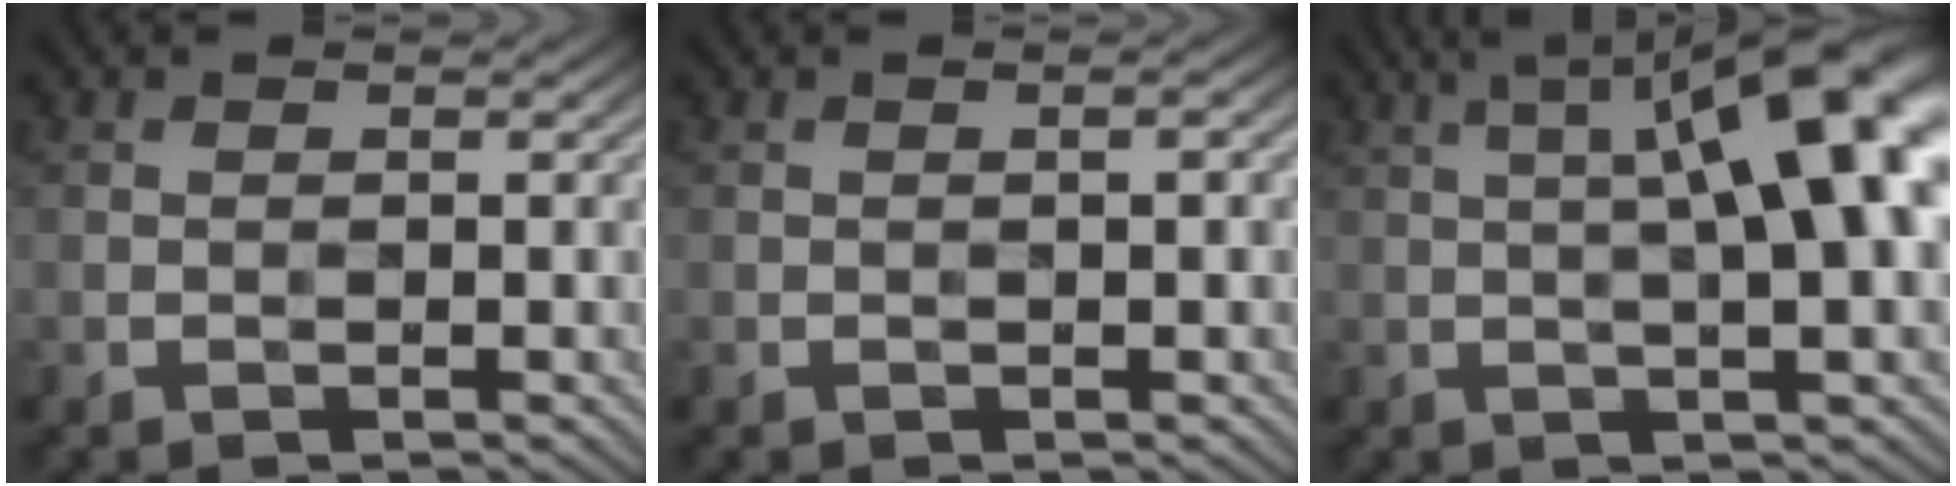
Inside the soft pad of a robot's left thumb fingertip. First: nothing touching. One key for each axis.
{"total": 1.8, "fx": -0.1, "fy": 0.1, "fz": 1.8, "tx": -0.028, "ty": 0.005, "tz": -0.001}
{"total": 15.4, "fx": 3.4, "fy": 4.5, "fz": 14.3, "tx": -0.185, "ty": 0.048, "tz": 0.043}